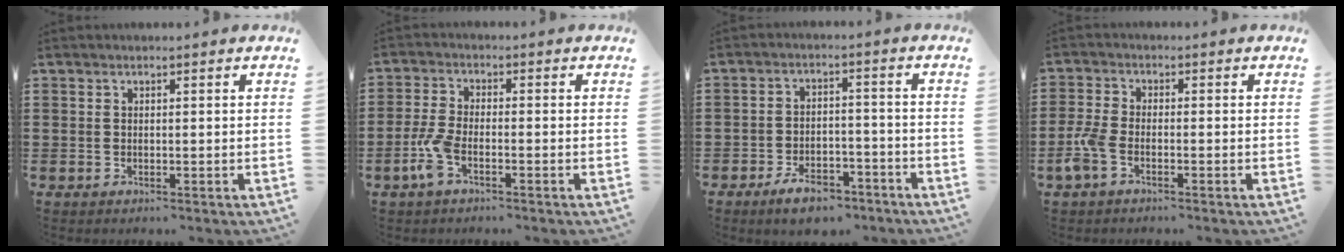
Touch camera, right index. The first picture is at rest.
{"total": 4.8, "force": [-2.3, 1.5, 3.9], "torque": [-0.100, -0.010, -0.047]}
{"total": 5.7, "force": [-4.7, 2.0, 2.5], "torque": [-0.043, 0.015, -0.087]}
{"total": 3.7, "force": [-1.9, 1.4, 2.9], "torque": [-0.085, -0.008, -0.045]}